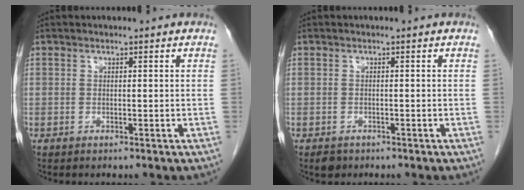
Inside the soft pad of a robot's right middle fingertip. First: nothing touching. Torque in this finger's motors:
{"motor_torque": [0.10, -0.02, 0.00, 0.00]}